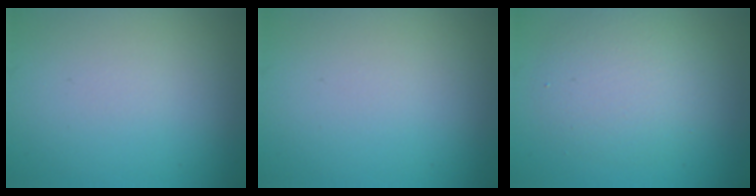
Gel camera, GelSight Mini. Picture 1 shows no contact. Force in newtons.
{"total": 0.0}
{"total": 2.5, "press": 2.5, "slide": 0.4}